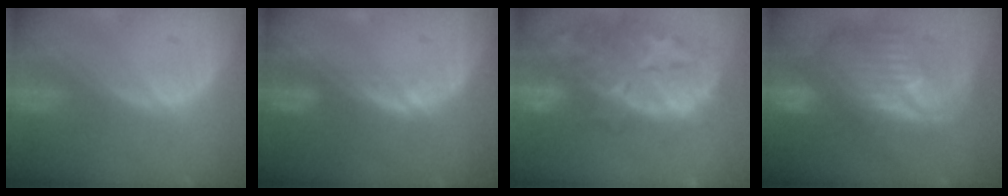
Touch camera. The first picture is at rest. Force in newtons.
{"total": 1.0, "press": 1.0, "slide": 0.2}
{"total": 14.8, "press": 11.9, "slide": 8.8}
{"total": 12.2, "press": 10.5, "slide": 6.2}